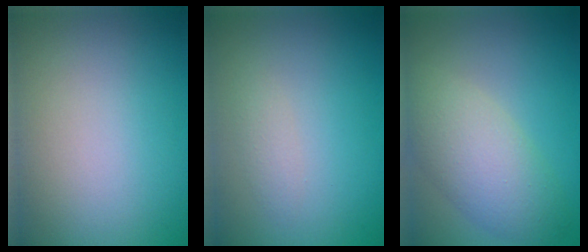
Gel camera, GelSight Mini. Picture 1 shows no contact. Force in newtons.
{"total": 1.1, "press": 1.1, "slide": 0.0}
{"total": 5.6, "press": 5.6, "slide": 0.5}